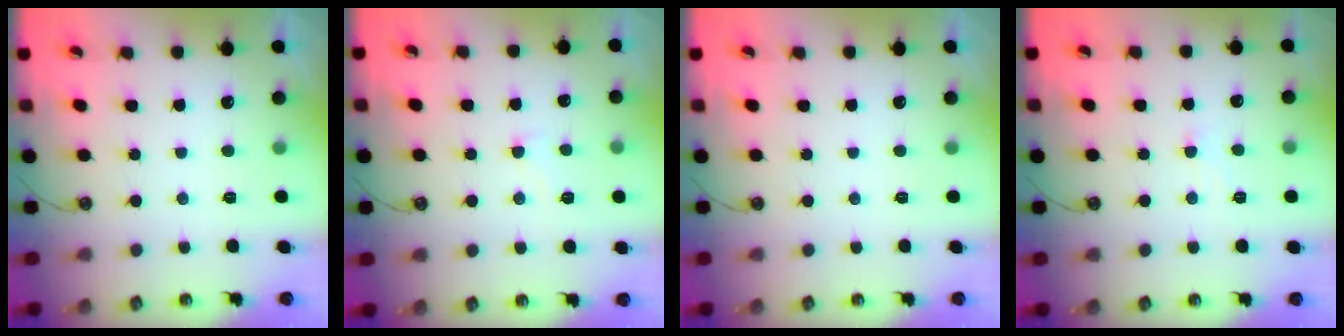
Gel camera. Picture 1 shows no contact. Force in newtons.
{"total": 3.9, "press": 3.9, "slide": 0.5}
{"total": 0.0}
{"total": 2.4, "press": 2.3, "slide": 0.5}